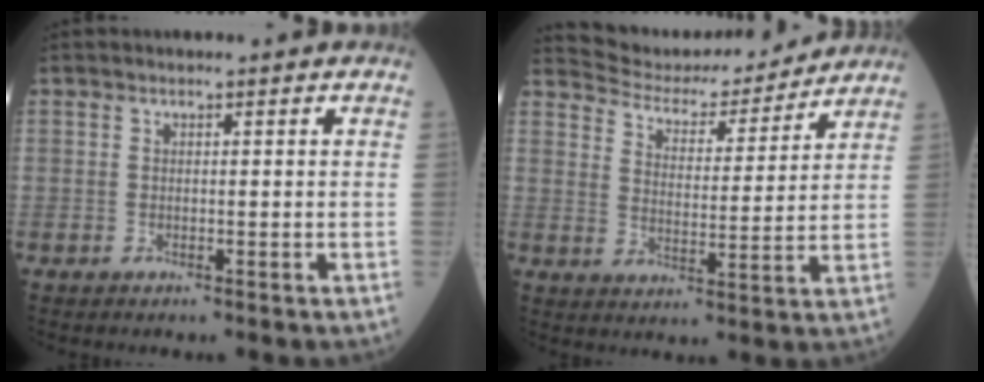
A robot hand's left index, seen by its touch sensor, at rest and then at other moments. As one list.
[{"total": 12.8, "force": [12.5, 2.1, 2.0], "torque": [-0.036, -0.001, 0.184]}]